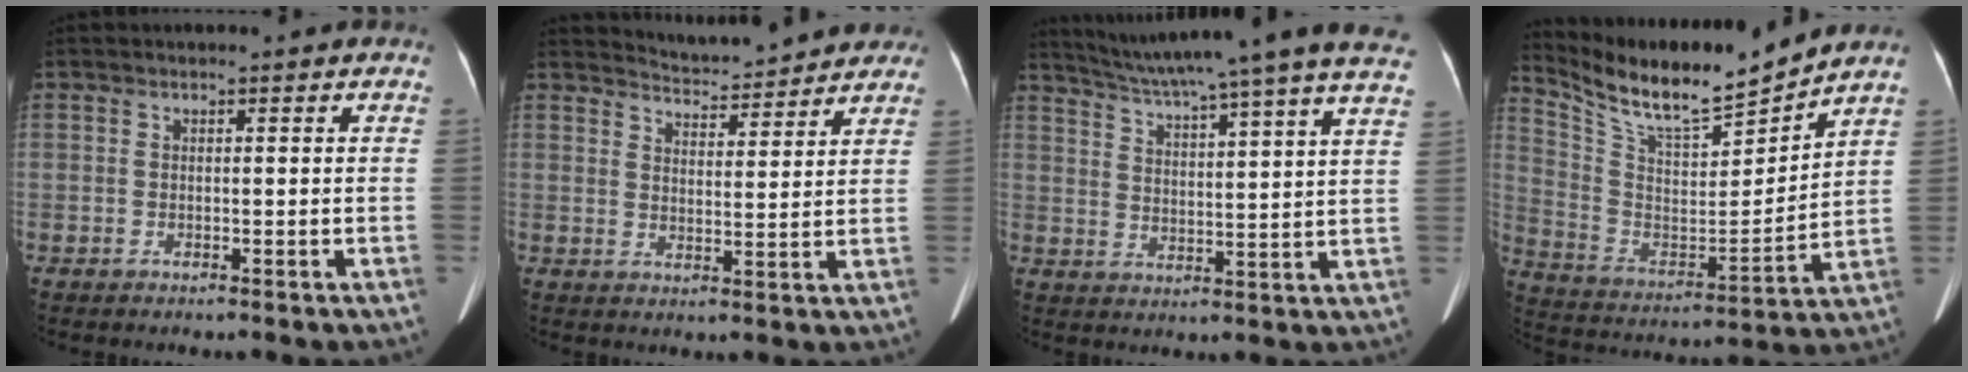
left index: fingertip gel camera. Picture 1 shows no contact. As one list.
[{"total": 9.4, "force": [9.2, 1.5, 1.4], "torque": [-0.021, 0.009, 0.120]}, {"total": 25.7, "force": [22.5, -1.2, 12.4], "torque": [-0.208, -0.036, 0.295]}, {"total": 15.3, "force": [14.1, 0.7, 6.0], "torque": [-0.134, -0.016, 0.256]}]